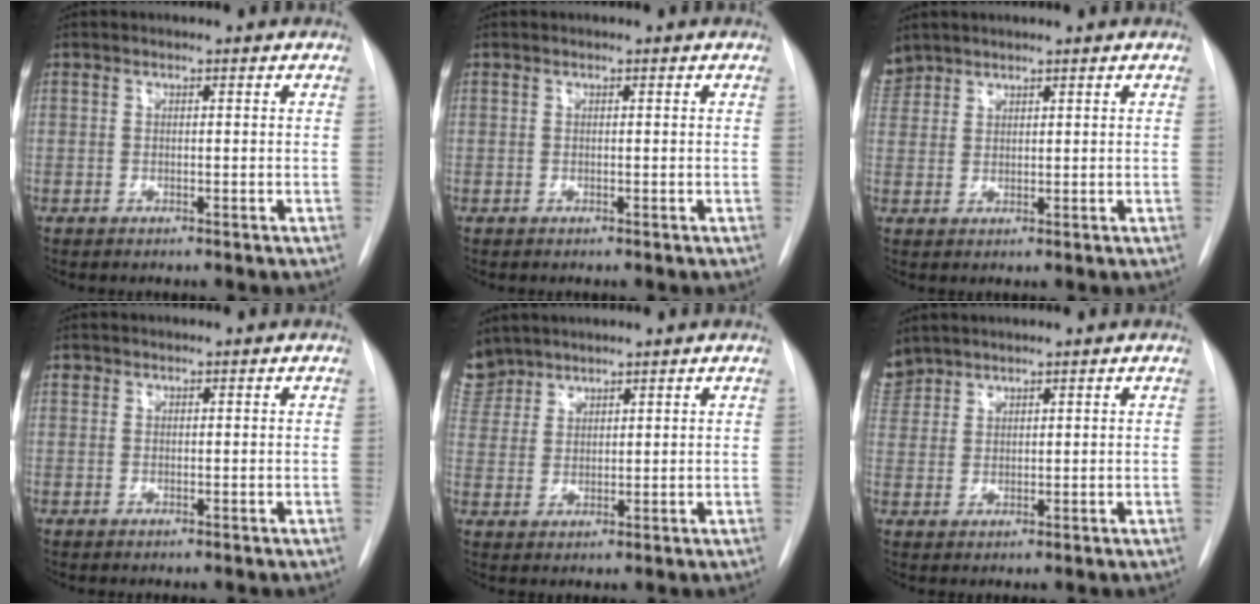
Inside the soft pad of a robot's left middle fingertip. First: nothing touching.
{"total": 0.0}
{"total": 3.9, "force": [3.4, 1.9, 0.1], "torque": [-0.003, 0.013, 0.074]}
{"total": 0.6, "force": [0.3, 0.5, 0.1], "torque": [0.001, 0.006, 0.005]}
{"total": 6.3, "force": [5.4, 3.2, 0.2], "torque": [-0.005, 0.008, 0.115]}
{"total": 4.3, "force": [3.8, 2.1, 0.1], "torque": [-0.006, 0.013, 0.083]}